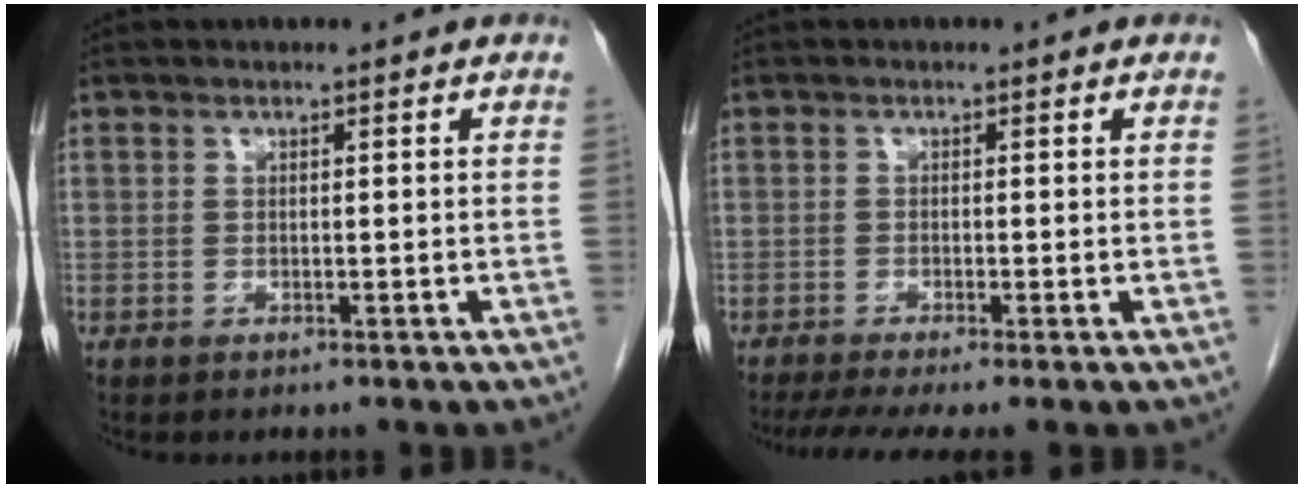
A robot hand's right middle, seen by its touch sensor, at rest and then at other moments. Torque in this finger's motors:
{"motor_torque": [0.70, -0.44, 0.11, 0.03]}